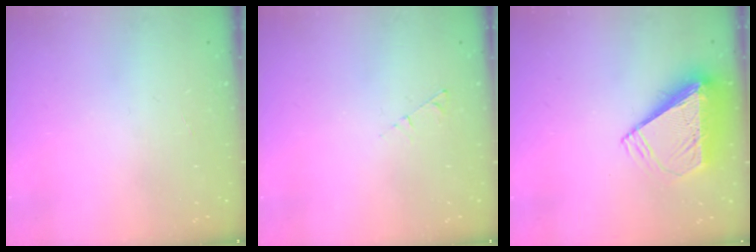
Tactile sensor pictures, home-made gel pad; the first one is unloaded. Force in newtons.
{"total": 2.9, "press": 2.9, "slide": 0.4}
{"total": 9.7, "press": 9.6, "slide": 1.4}